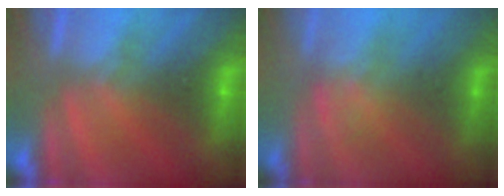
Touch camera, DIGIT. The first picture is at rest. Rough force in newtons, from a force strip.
{"total": 2.4}